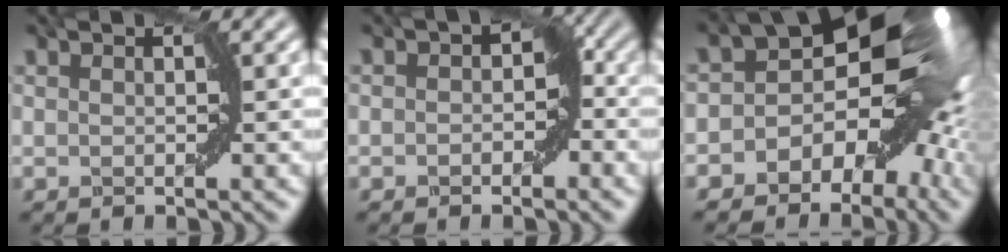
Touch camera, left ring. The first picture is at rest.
{"total": 2.8, "force": [-0.4, 2.0, 1.9], "torque": [-0.004, 0.001, -0.010]}
{"total": 14.1, "force": [-2.3, 9.9, 9.9], "torque": [-0.036, 0.019, -0.055]}